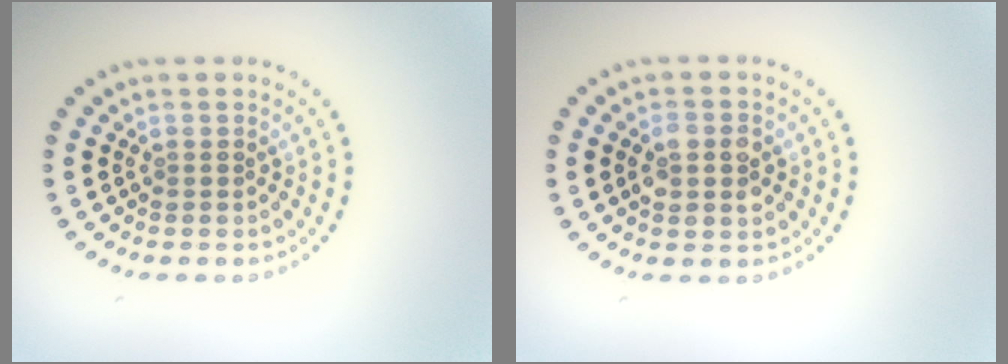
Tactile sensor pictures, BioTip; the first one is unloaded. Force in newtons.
{"total": 2.9, "press": 2.9, "slide": 0.3}